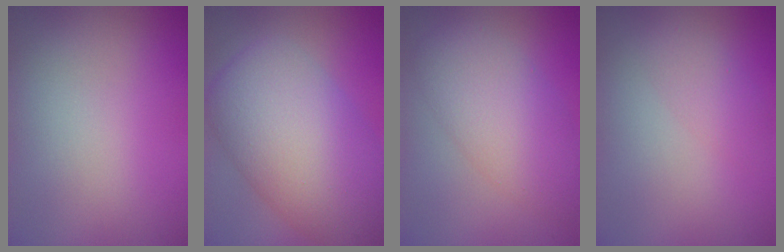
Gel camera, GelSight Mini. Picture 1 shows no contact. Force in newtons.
{"total": 11.5, "press": 11.5, "slide": 0.7}
{"total": 6.2, "press": 6.2, "slide": 0.2}
{"total": 1.9, "press": 1.9, "slide": 0.0}